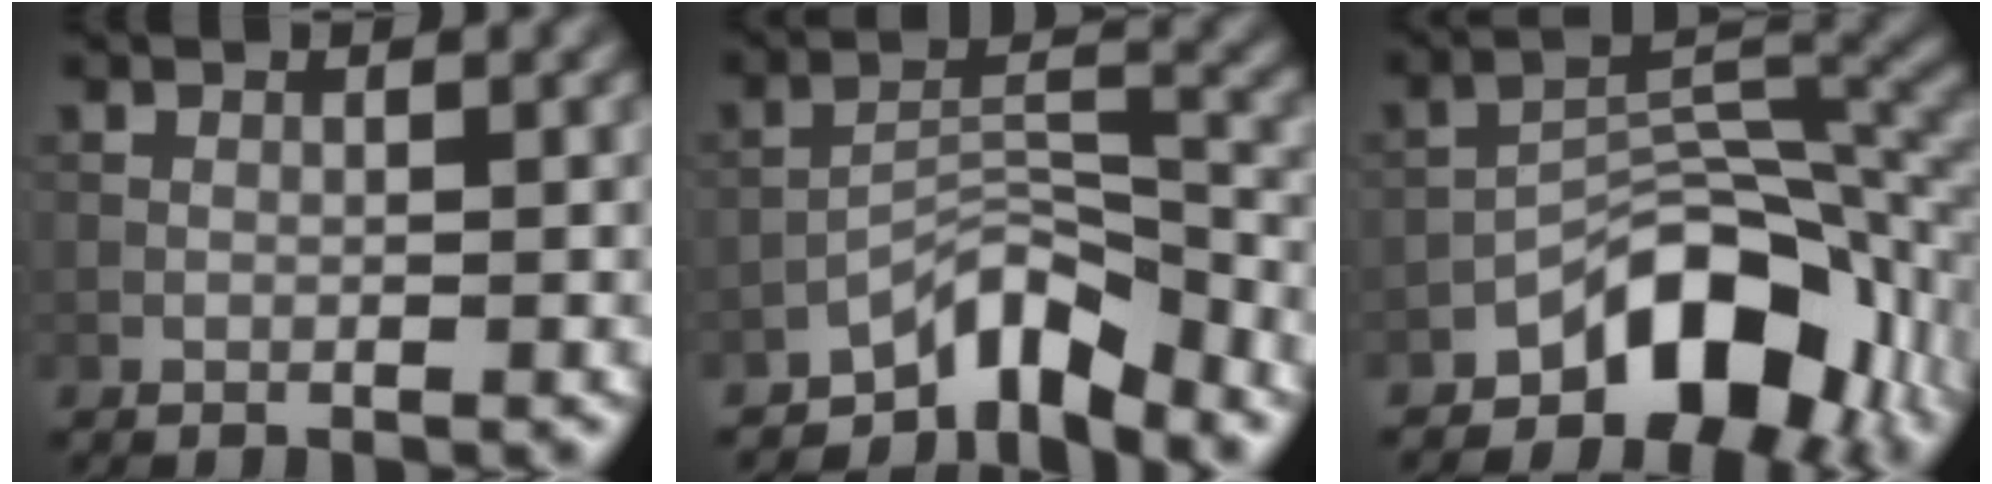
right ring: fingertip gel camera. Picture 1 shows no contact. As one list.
[{"total": 5.3, "force": [-4.5, 1.6, 2.4], "torque": [-0.024, 0.010, -0.086]}, {"total": 8.8, "force": [-5.1, 4.4, 5.7], "torque": [-0.065, 0.006, -0.086]}]